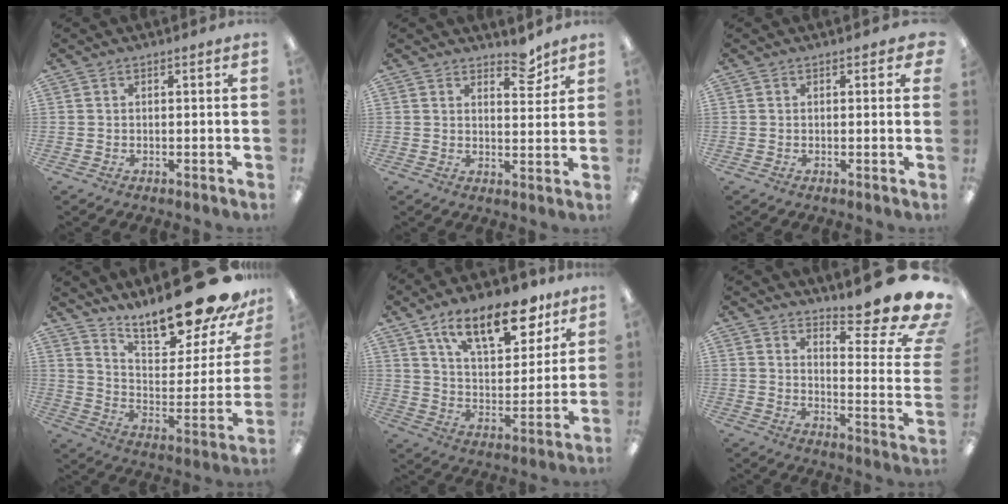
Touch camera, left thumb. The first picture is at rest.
{"total": 6.2, "force": [5.0, 2.4, 2.9], "torque": [-0.019, -0.036, 0.082]}
{"total": 0.9, "force": [0.4, 0.5, 0.7], "torque": [-0.006, -0.001, 0.006]}
{"total": 23.3, "force": [19.2, 6.0, 11.8], "torque": [-0.159, -0.140, 0.313]}
{"total": 17.9, "force": [11.6, 7.6, 11.3], "torque": [-0.170, -0.055, 0.193]}
{"total": 13.9, "force": [10.8, 2.8, 8.2], "torque": [-0.101, -0.110, 0.174]}